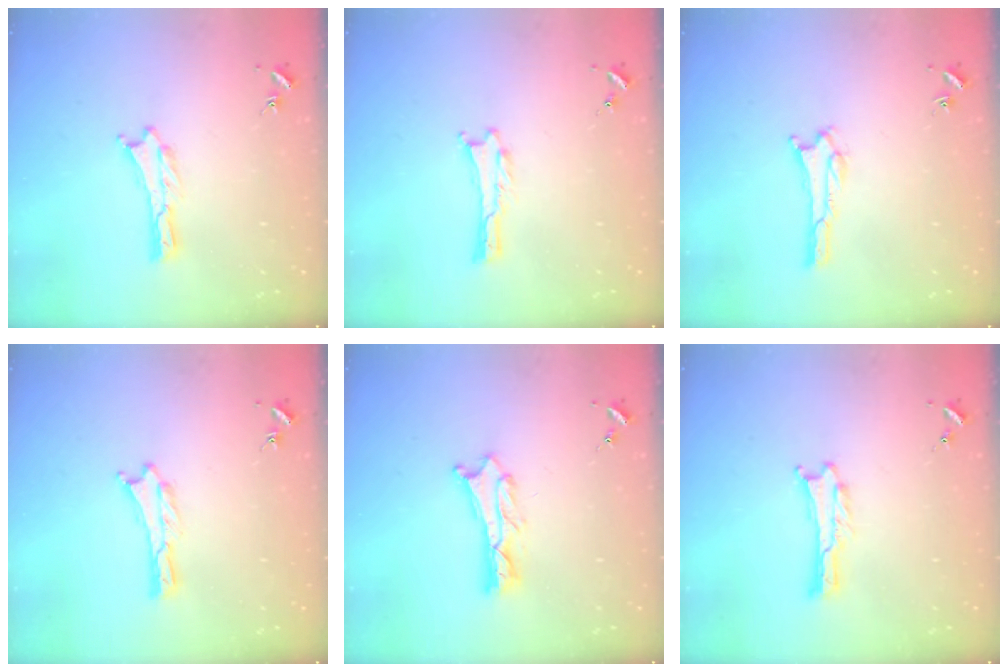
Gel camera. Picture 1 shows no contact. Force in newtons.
{"total": 0.0}
{"total": 1.1, "press": 1.0, "slide": 0.1}
{"total": 0.0}
{"total": 1.8, "press": 1.8, "slide": 0.2}
{"total": 0.0}